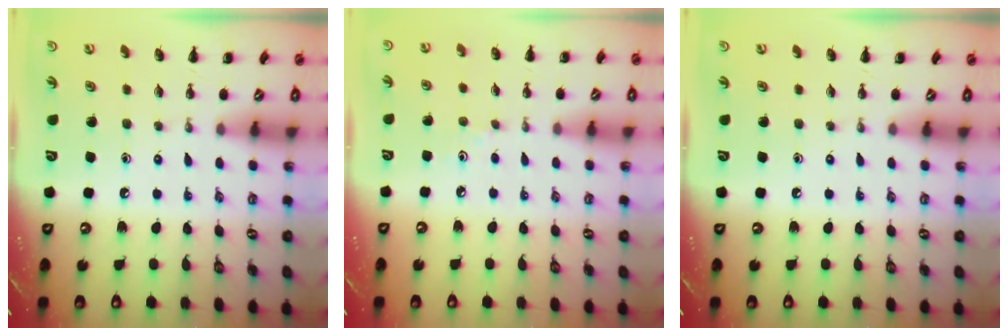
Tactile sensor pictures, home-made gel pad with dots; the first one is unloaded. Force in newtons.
{"total": 2.7, "press": 2.5, "slide": 0.9}
{"total": 0.0}